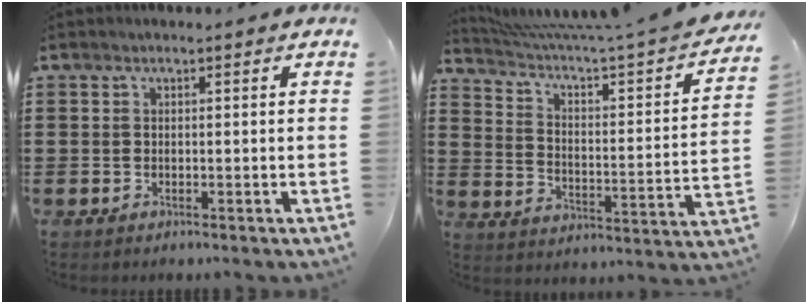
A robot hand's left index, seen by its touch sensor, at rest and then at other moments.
{"total": 4.3, "force": [3.2, -0.1, 2.9], "torque": [-0.073, -0.043, 0.044]}